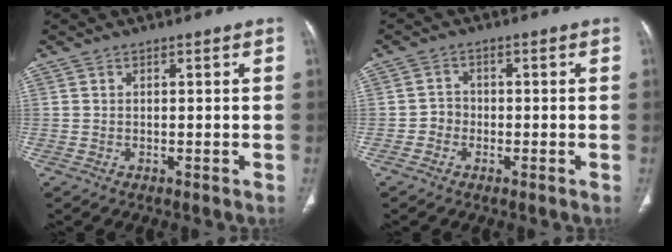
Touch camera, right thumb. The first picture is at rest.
{"total": 2.4, "force": [-1.0, 2.1, 0.6], "torque": [0.004, 0.011, -0.026]}